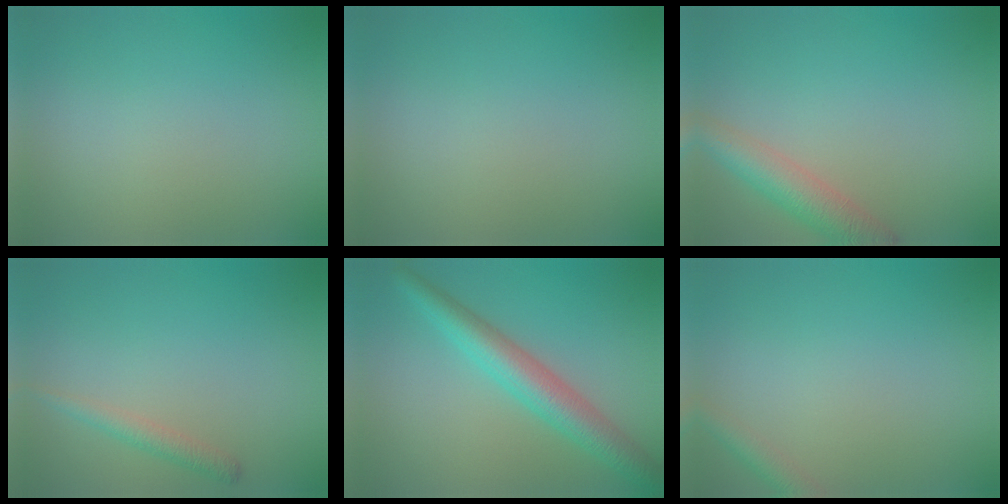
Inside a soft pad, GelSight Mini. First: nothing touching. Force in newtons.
{"total": 0.0}
{"total": 4.3, "press": 4.3, "slide": 0.4}
{"total": 1.7, "press": 1.7, "slide": 0.1}
{"total": 5.1, "press": 5.1, "slide": 0.2}
{"total": 1.6, "press": 1.6, "slide": 0.1}